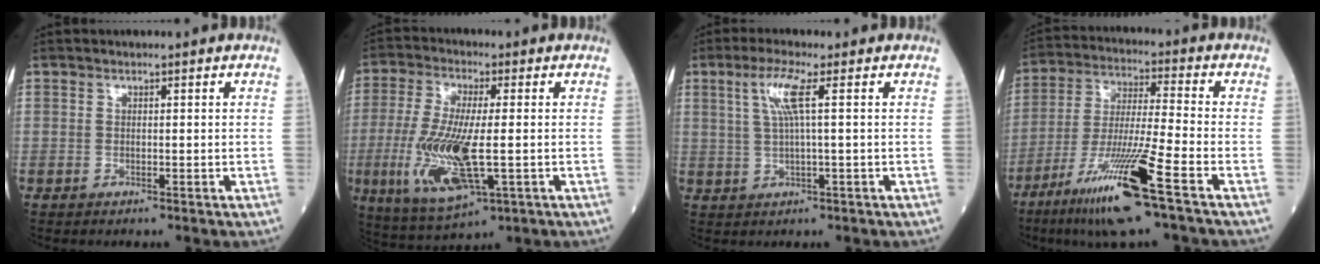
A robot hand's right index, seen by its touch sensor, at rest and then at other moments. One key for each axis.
{"total": 13.6, "fx": -2.6, "fy": 3.3, "fz": 13.0, "tx": -0.278, "ty": -0.024, "tz": -0.041}
{"total": 4.9, "fx": 1.5, "fy": -0.3, "fz": 4.6, "tx": -0.099, "ty": 0.007, "tz": 0.033}
{"total": 15.1, "fx": -8.1, "fy": -0.7, "fz": 12.7, "tx": -0.259, "ty": -0.038, "tz": -0.150}